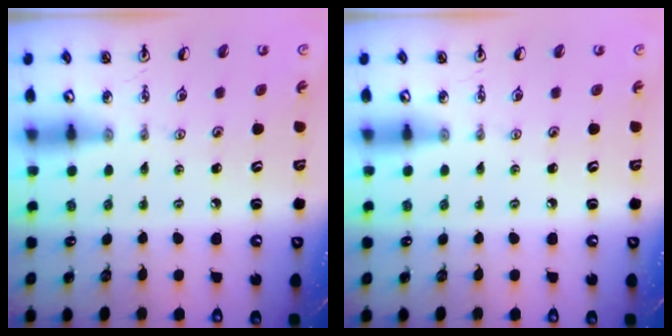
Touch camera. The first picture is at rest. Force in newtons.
{"total": 0.0}